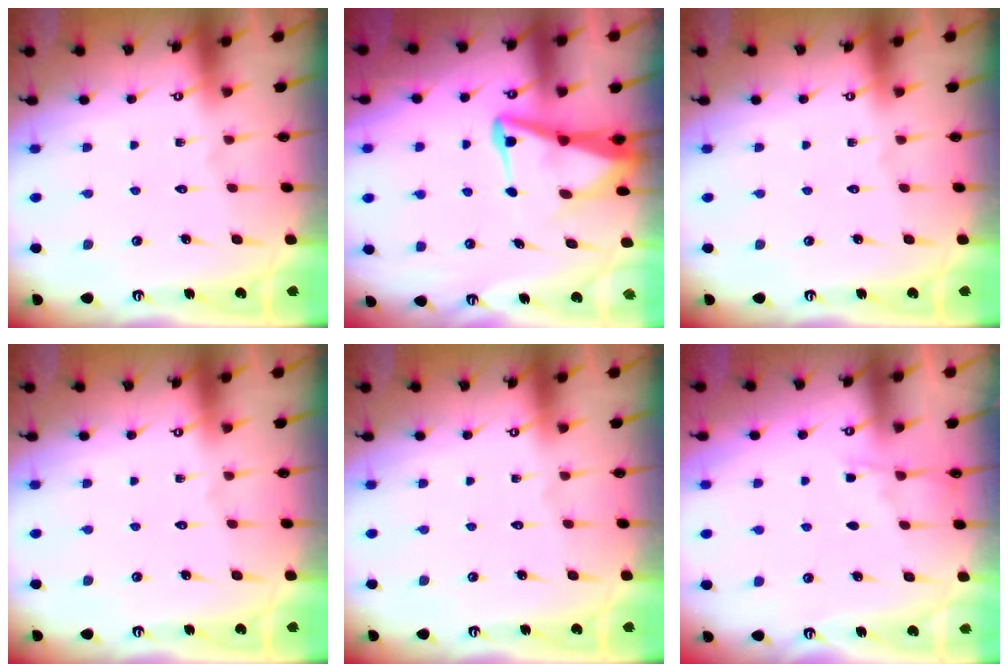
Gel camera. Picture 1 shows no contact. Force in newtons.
{"total": 7.0, "press": 6.9, "slide": 0.9}
{"total": 0.0}
{"total": 0.0}
{"total": 0.0}
{"total": 2.9, "press": 2.9, "slide": 0.4}